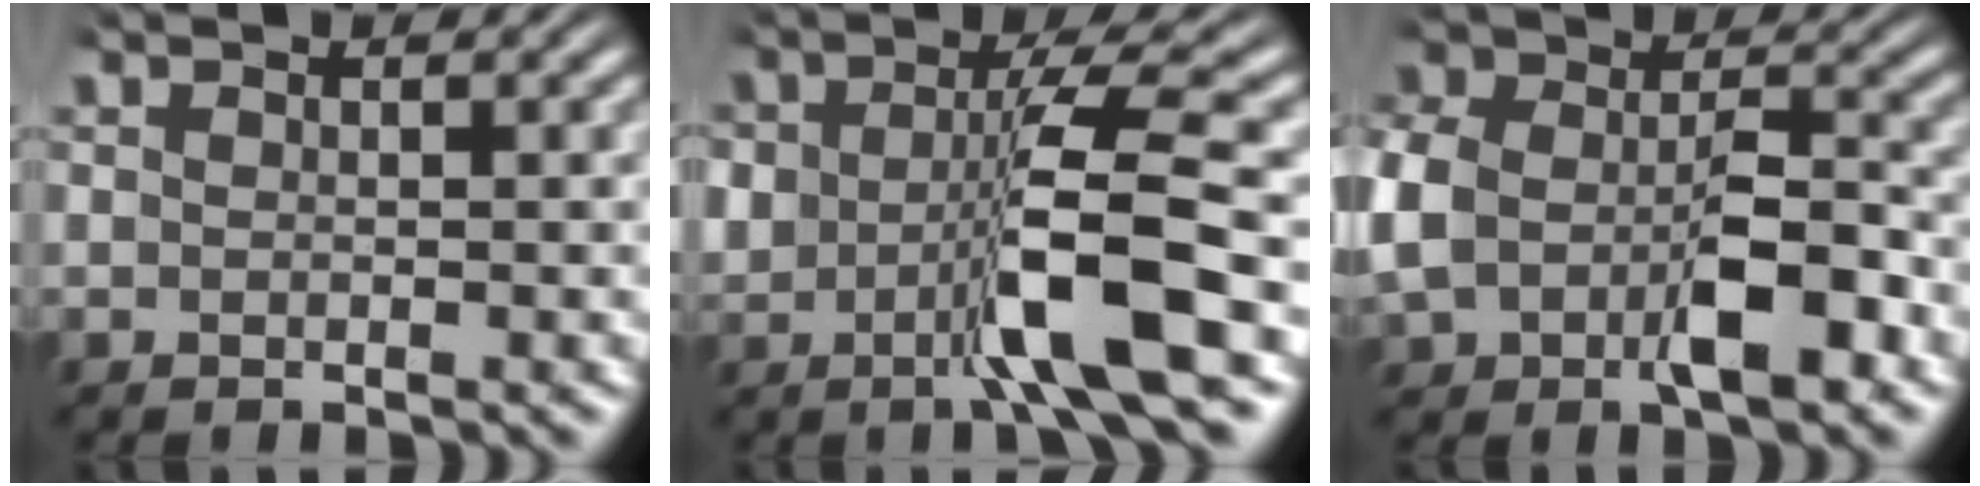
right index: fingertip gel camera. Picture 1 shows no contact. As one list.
[{"total": 5.3, "force": [-0.9, 1.0, 5.1], "torque": [-0.089, 0.002, -0.012]}, {"total": 6.6, "force": [-1.4, 4.8, 4.3], "torque": [-0.101, -0.012, -0.019]}]